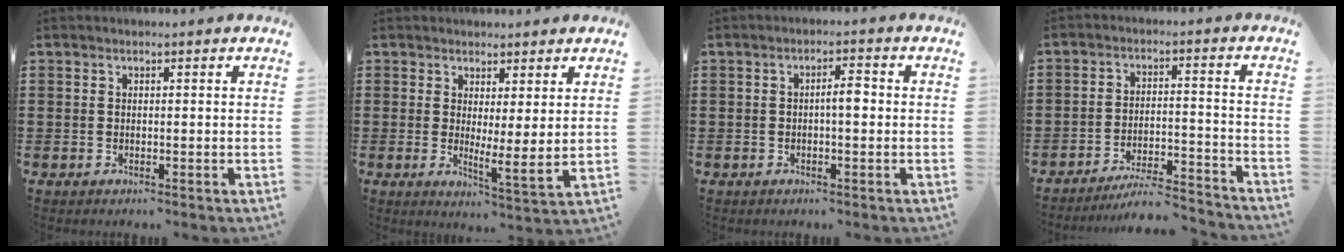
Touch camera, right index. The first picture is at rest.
{"total": 3.5, "force": [2.3, 0.1, 2.7], "torque": [-0.052, -0.019, 0.040]}
{"total": 2.7, "force": [-0.3, 0.7, 2.6], "torque": [-0.047, 0.005, -0.008]}
{"total": 6.3, "force": [-5.9, 0.4, 2.1], "torque": [-0.038, 0.001, -0.114]}